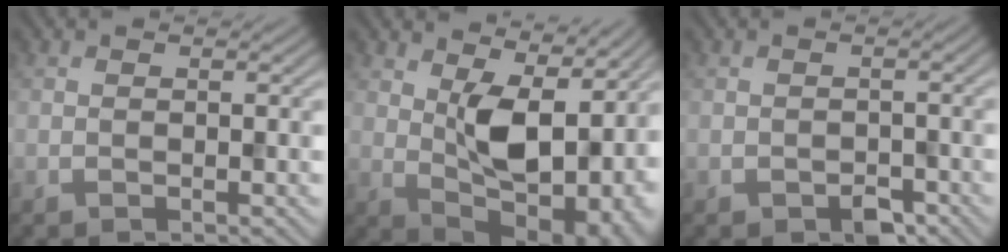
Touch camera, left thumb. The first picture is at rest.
{"total": 12.6, "force": [2.7, 6.8, 10.2], "torque": [-0.152, -0.008, 0.049]}
{"total": 2.6, "force": [-1.6, 1.4, 1.5], "torque": [-0.026, -0.005, -0.024]}